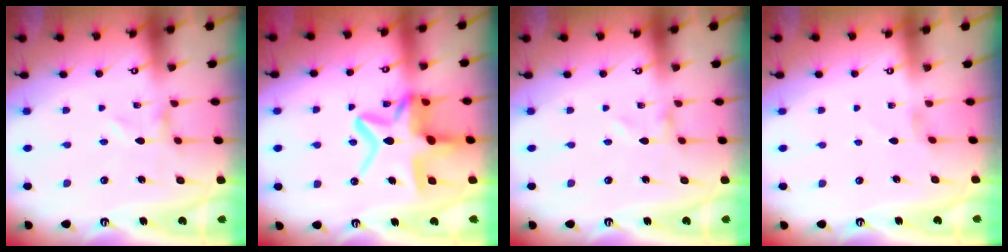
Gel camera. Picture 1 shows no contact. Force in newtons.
{"total": 16.1, "press": 16.1, "slide": 1.6}
{"total": 0.0}
{"total": 1.6, "press": 1.6, "slide": 0.5}